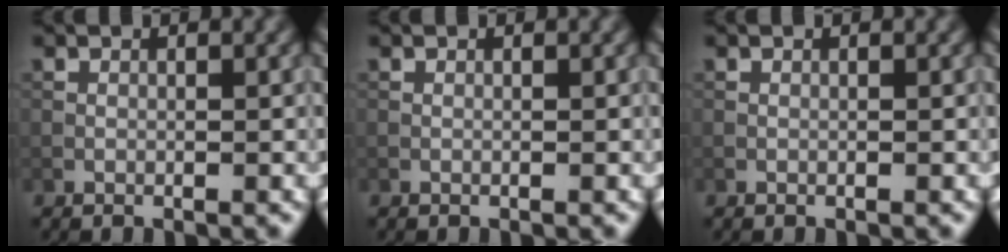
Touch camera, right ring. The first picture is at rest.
{"total": 0.0}
{"total": 0.0}